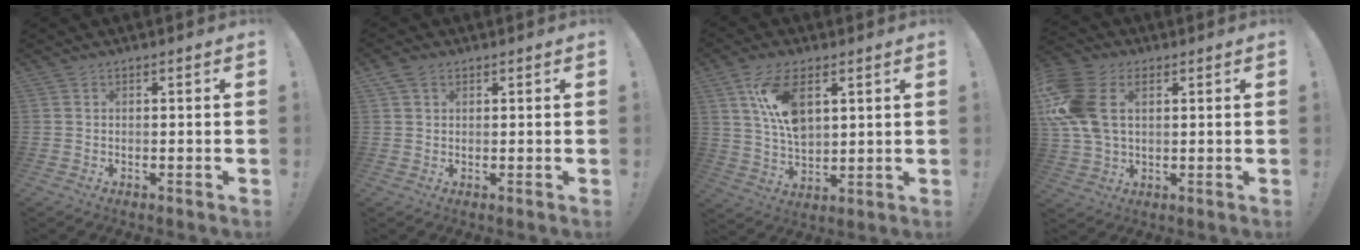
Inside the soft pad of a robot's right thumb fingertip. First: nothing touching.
{"total": 2.8, "force": [1.5, 1.9, 1.5], "torque": [-0.030, 0.001, 0.028]}
{"total": 12.6, "force": [5.0, 6.7, 9.4], "torque": [-0.185, -0.013, 0.093]}
{"total": 13.5, "force": [3.7, 8.8, 9.5], "torque": [-0.204, -0.007, 0.072]}